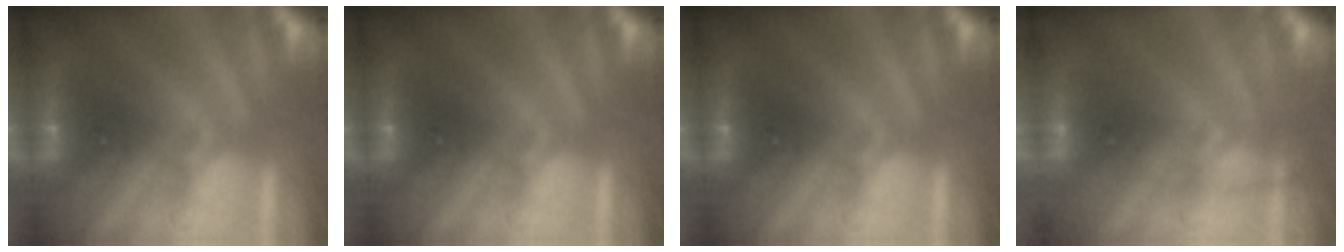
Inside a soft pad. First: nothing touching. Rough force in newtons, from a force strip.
{"total": 0.0}
{"total": 0.0}
{"total": 1.4}